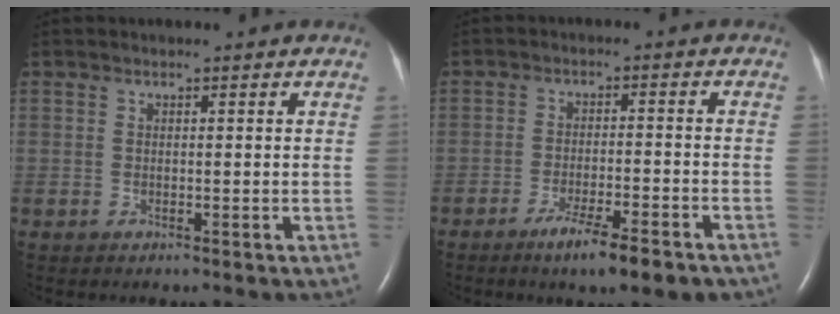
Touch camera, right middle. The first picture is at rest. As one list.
[{"total": 8.0, "force": [-5.5, 0.6, 5.8], "torque": [-0.086, -0.013, -0.082]}]